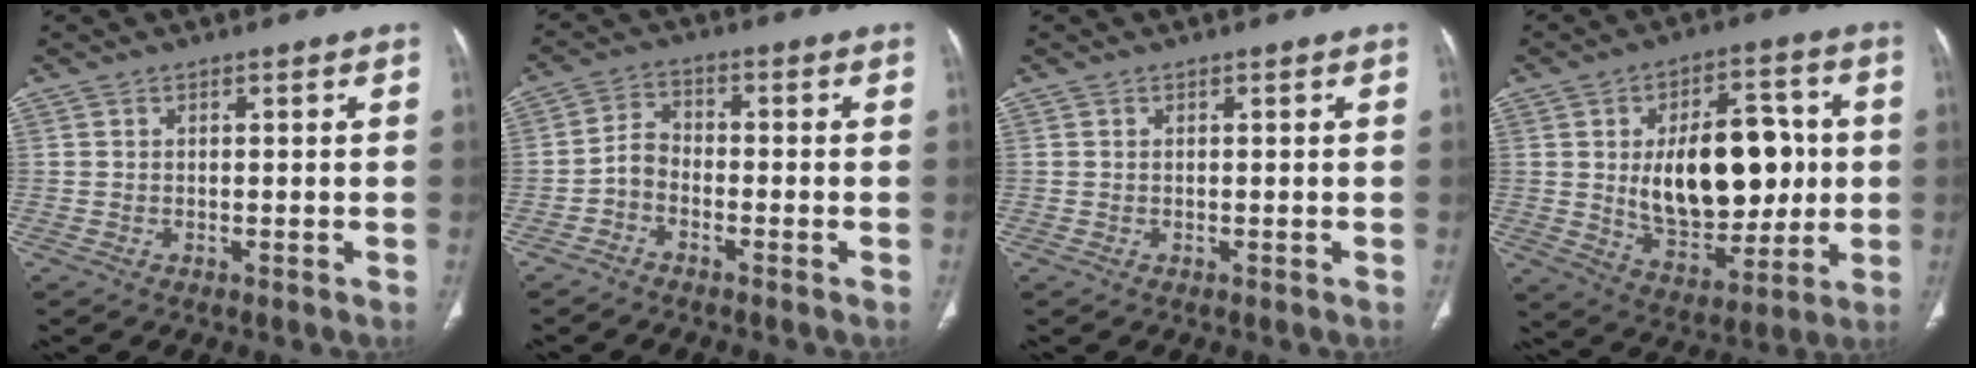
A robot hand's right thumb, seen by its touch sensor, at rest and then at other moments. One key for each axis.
{"total": 3.9, "fx": -2.0, "fy": 2.5, "fz": 2.1, "tx": -0.032, "ty": 0.022, "tz": -0.049}
{"total": 0.0}
{"total": 20.9, "fx": 1.1, "fy": 12.0, "fz": 17.0, "tx": -0.213, "ty": 0.003, "tz": 0.030}